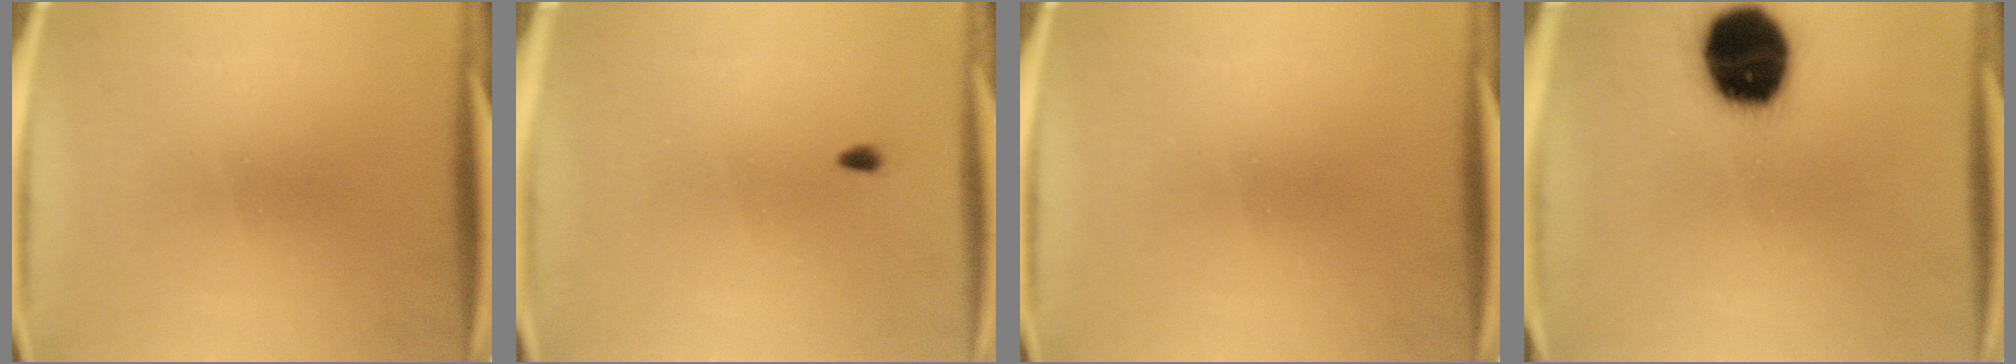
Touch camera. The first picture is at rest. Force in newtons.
{"total": 0.6}
{"total": 0.0}
{"total": 19.8}